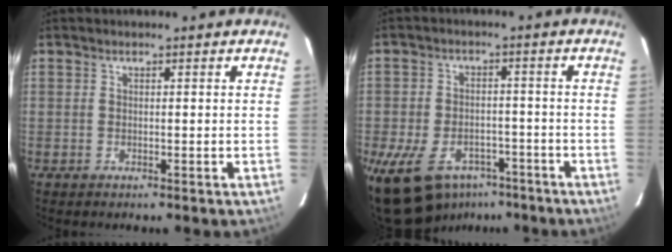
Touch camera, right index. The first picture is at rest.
{"total": 15.3, "force": [-9.1, 9.4, 8.0], "torque": [-0.189, -0.008, -0.135]}